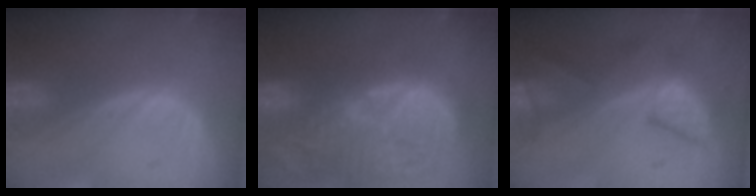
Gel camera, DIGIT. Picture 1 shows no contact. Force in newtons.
{"total": 15.3, "press": 13.2, "slide": 7.6}
{"total": 7.5, "press": 7.4, "slide": 1.2}